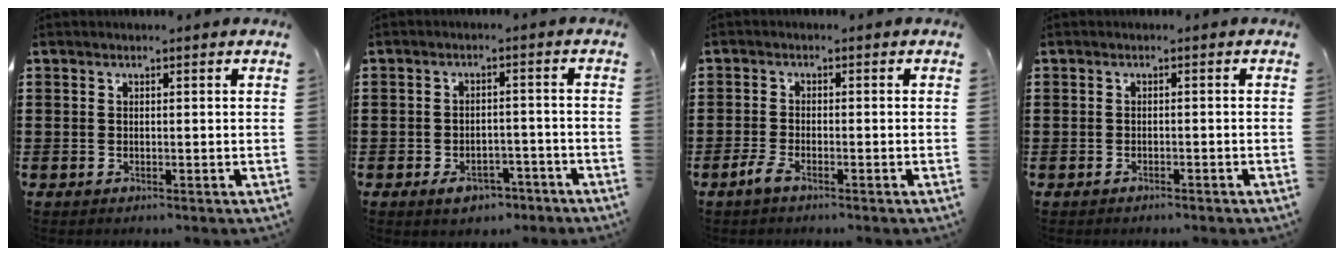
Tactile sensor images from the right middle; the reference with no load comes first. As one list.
[{"total": 3.7, "force": [-3.1, 1.7, 1.3], "torque": [-0.021, 0.007, -0.060]}, {"total": 2.6, "force": [-1.9, 0.7, 1.7], "torque": [-0.050, -0.006, -0.043]}, {"total": 1.0, "force": [-1.0, 0.1, 0.1], "torque": [-0.005, -0.003, -0.020]}]